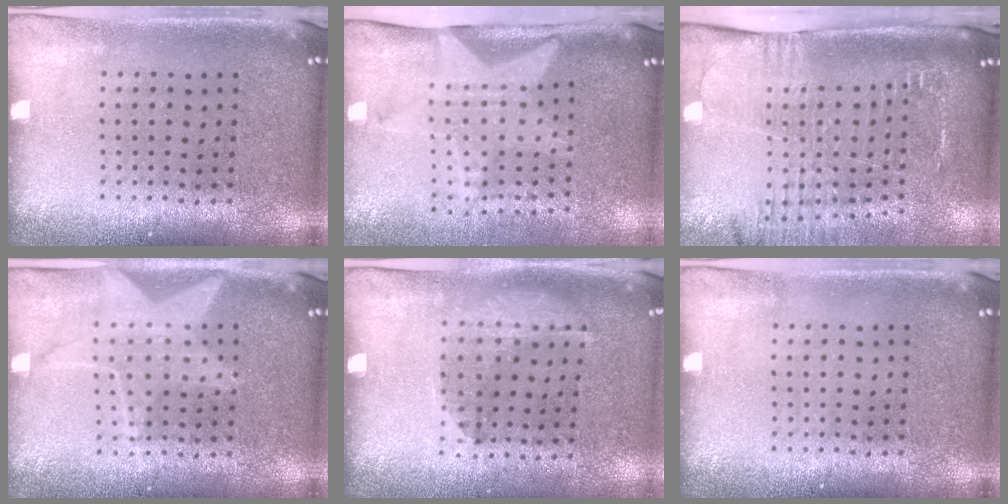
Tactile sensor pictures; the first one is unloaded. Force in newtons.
{"total": 2.1, "press": 1.5, "slide": 1.4}
{"total": 2.6, "press": 2.1, "slide": 1.6}
{"total": 1.5, "press": 1.4, "slide": 0.4}
{"total": 1.4, "press": 0.9, "slide": 1.0}
{"total": 0.0}